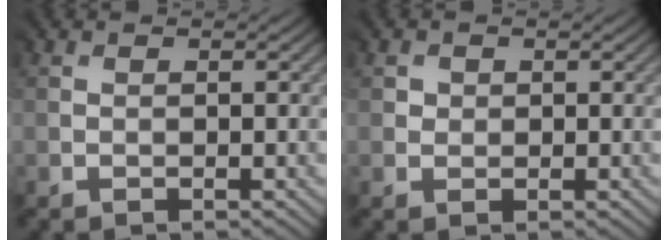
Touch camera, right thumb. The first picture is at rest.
{"total": 1.3, "force": [0.8, 0.9, -0.5], "torque": [0.009, -0.005, 0.011]}